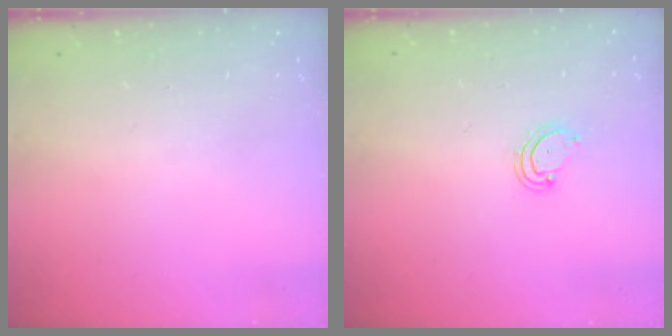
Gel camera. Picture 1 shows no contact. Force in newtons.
{"total": 3.8, "press": 3.8, "slide": 0.4}